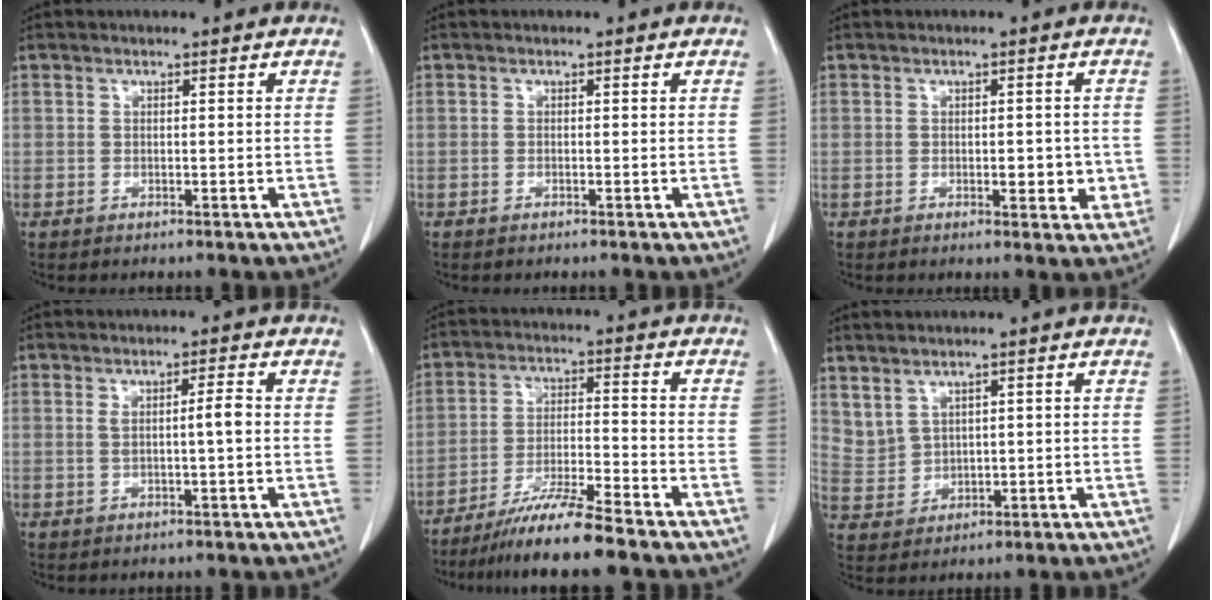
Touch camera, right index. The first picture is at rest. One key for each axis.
{"total": 0.0}
{"total": 3.9, "fx": -0.7, "fy": 1.8, "fz": 3.4, "tx": -0.034, "ty": 0.000, "tz": -0.006}
{"total": 2.6, "fx": 0.1, "fy": -0.1, "fz": 2.6, "tx": -0.041, "ty": 0.004, "tz": 0.006}
{"total": 9.3, "fx": -7.7, "fy": -0.8, "fz": 5.1, "tx": -0.085, "ty": -0.024, "tz": -0.138}
{"total": 3.6, "fx": 2.7, "fy": 2.2, "fz": 1.1, "tx": -0.023, "ty": 0.003, "tz": 0.072}